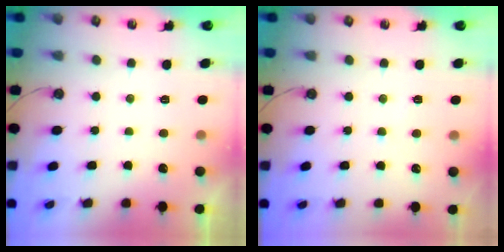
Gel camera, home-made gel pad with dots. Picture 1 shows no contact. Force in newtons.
{"total": 6.1, "press": 6.1, "slide": 0.5}